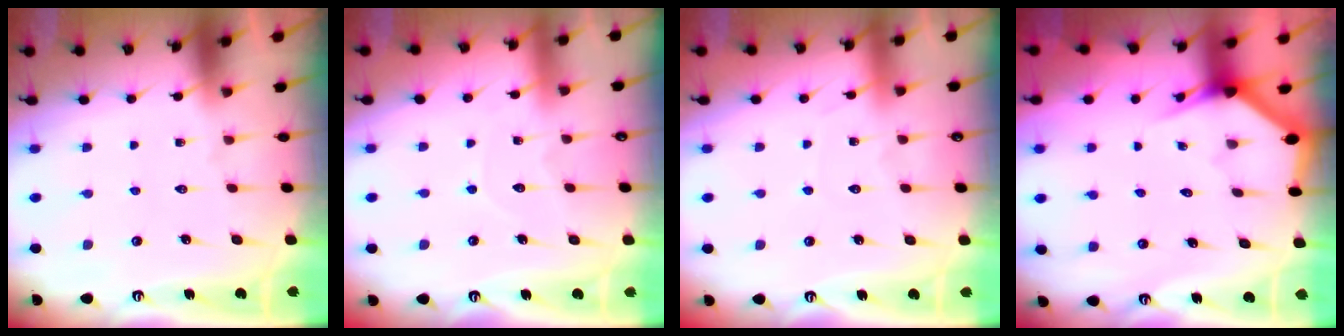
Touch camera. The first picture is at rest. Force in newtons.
{"total": 4.7, "press": 4.6, "slide": 0.2}
{"total": 3.6, "press": 3.6, "slide": 0.5}
{"total": 2.9, "press": 2.9, "slide": 0.1}